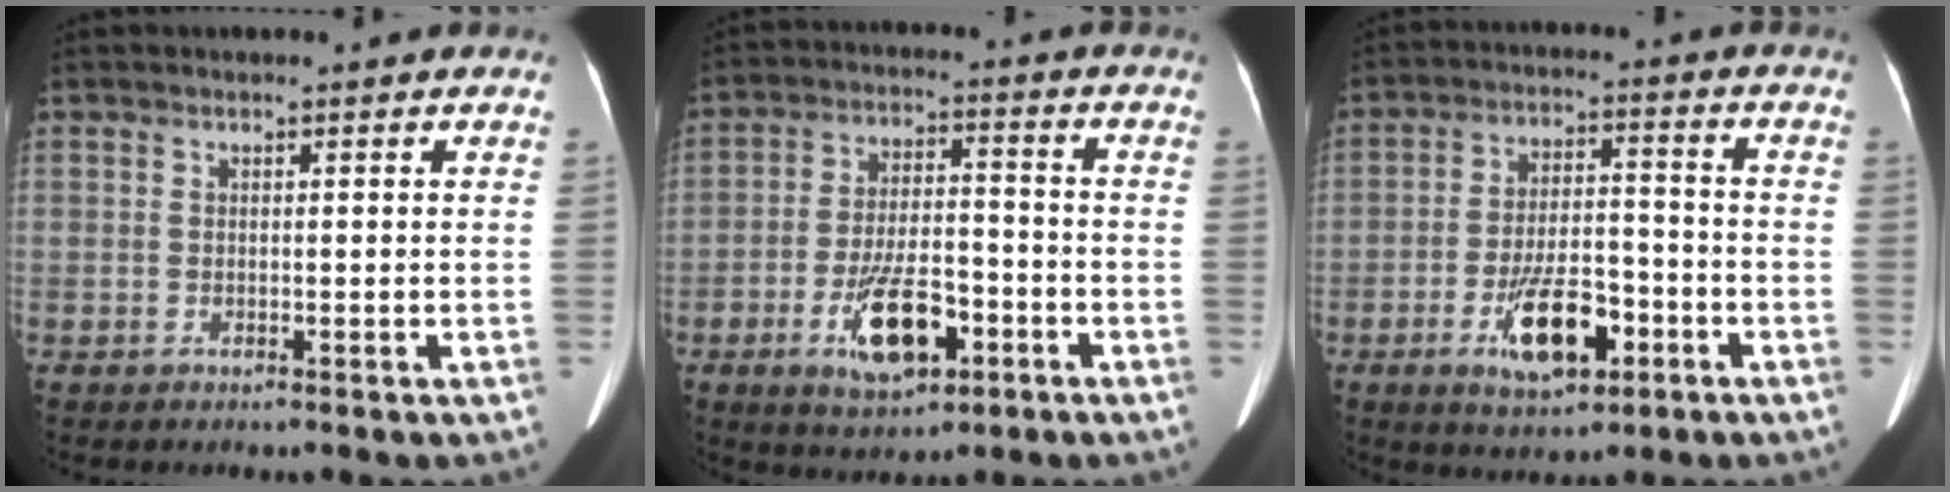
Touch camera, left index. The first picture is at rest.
{"total": 10.6, "force": [-4.8, 4.3, 8.4], "torque": [-0.161, 0.002, -0.077]}
{"total": 10.2, "force": [-4.7, 4.1, 8.0], "torque": [-0.150, 0.004, -0.075]}